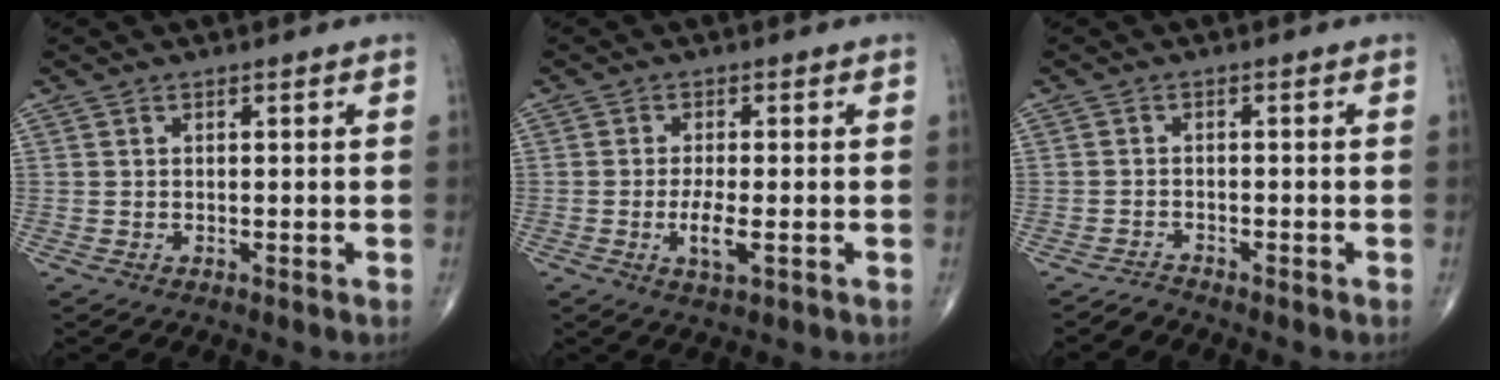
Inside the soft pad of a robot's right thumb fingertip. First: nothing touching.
{"total": 4.3, "force": [-1.1, 1.3, 3.9], "torque": [-0.078, -0.007, -0.019]}
{"total": 1.6, "force": [-1.6, 0.0, -0.5], "torque": [0.010, -0.004, -0.032]}